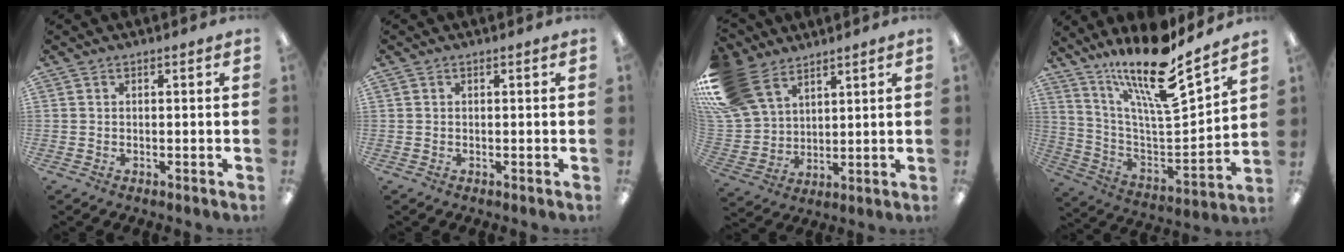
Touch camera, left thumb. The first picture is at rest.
{"total": 0.0}
{"total": 16.2, "force": [9.7, 10.5, 7.5], "torque": [-0.188, -0.033, 0.191]}
{"total": 19.8, "force": [15.1, 3.9, 12.1], "torque": [-0.218, -0.114, 0.252]}